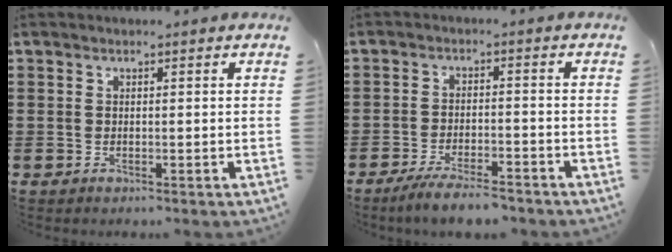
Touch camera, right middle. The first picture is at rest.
{"total": 4.7, "force": [-4.1, 0.5, 2.3], "torque": [-0.042, -0.003, -0.079]}